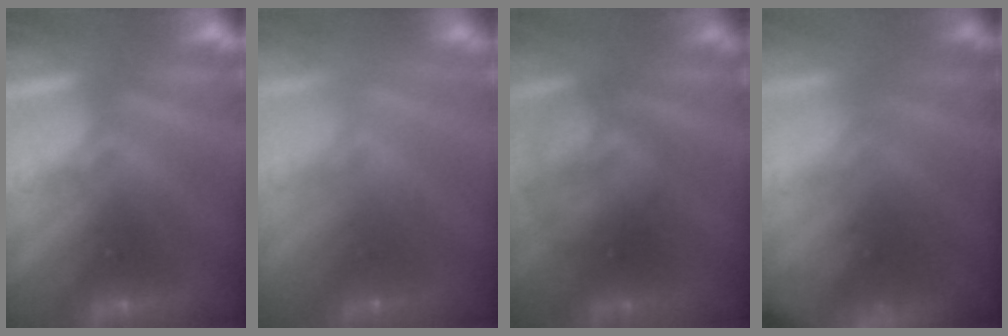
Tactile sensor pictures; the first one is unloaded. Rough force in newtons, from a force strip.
{"total": 5.5}
{"total": 2.3}
{"total": 8.3}